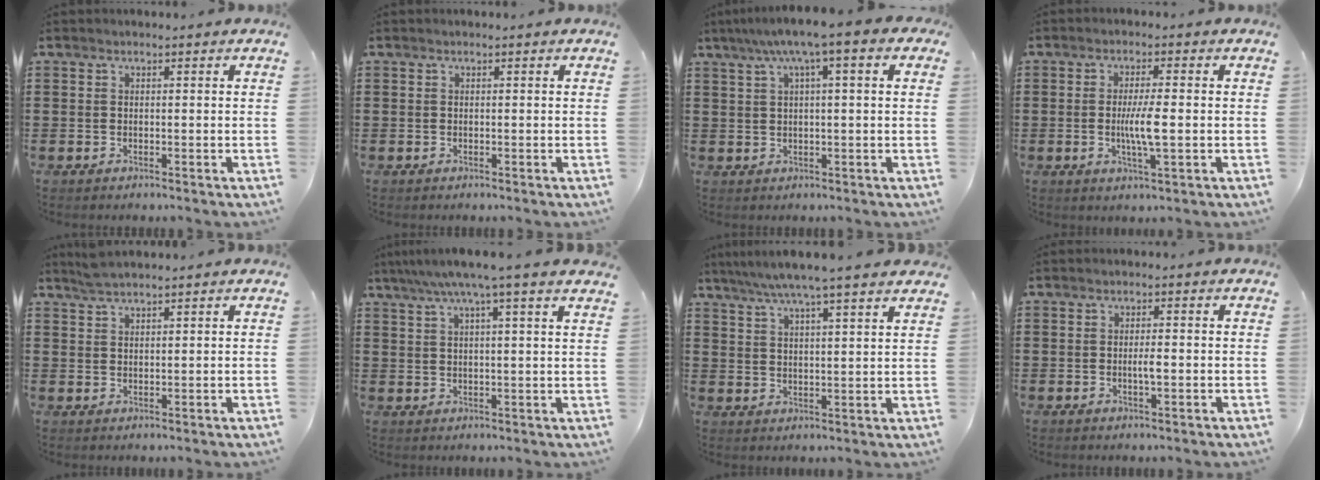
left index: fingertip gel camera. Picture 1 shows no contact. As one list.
[{"total": 0.0}, {"total": 6.4, "force": [2.4, 0.3, 5.9], "torque": [-0.116, 0.004, 0.038]}, {"total": 5.1, "force": [-0.4, 0.7, 5.1], "torque": [-0.096, -0.003, -0.012]}, {"total": 2.1, "force": [2.0, 0.1, 0.7], "torque": [-0.019, 0.003, 0.038]}, {"total": 5.9, "force": [4.4, -0.6, 3.8], "torque": [-0.088, -0.010, 0.074]}, {"total": 5.8, "force": [4.9, -0.3, 3.1], "torque": [-0.074, -0.016, 0.084]}, {"total": 2.0, "force": [-0.3, 0.4, 1.9], "torque": [-0.037, 0.000, -0.007]}]